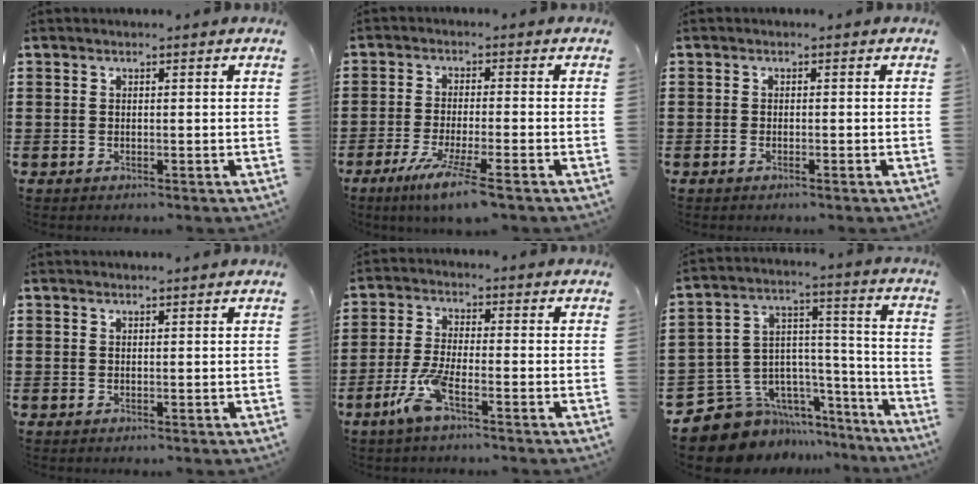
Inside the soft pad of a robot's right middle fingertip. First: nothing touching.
{"total": 6.1, "force": [-4.1, 0.0, 4.5], "torque": [-0.091, -0.018, -0.075]}
{"total": 0.7, "force": [-0.5, 0.1, 0.4], "torque": [-0.010, -0.003, -0.009]}
{"total": 0.7, "force": [0.7, -0.1, 0.0], "torque": [-0.001, -0.001, 0.014]}
{"total": 5.9, "force": [-3.2, 0.8, 4.9], "torque": [-0.121, -0.016, -0.065]}
{"total": 10.5, "force": [-8.7, 5.7, 1.9], "torque": [-0.063, 0.009, -0.162]}